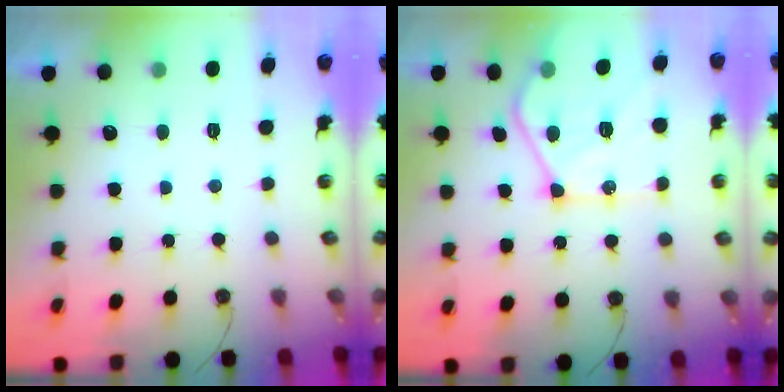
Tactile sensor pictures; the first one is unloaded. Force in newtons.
{"total": 17.5, "press": 17.5, "slide": 1.2}